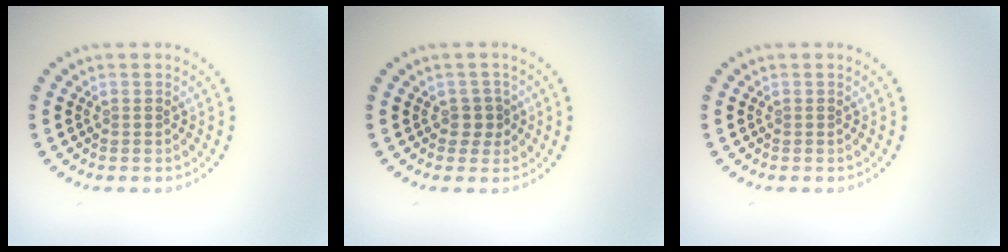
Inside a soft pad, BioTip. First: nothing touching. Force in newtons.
{"total": 1.5, "press": 1.3, "slide": 0.8}
{"total": 0.0}